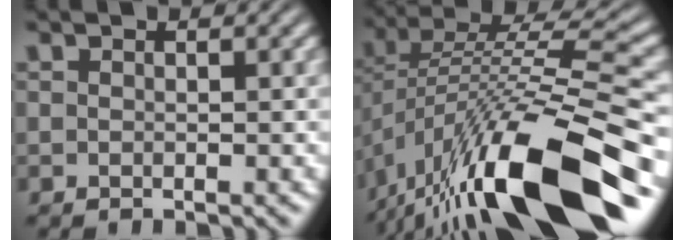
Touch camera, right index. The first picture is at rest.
{"total": 12.0, "force": [-3.1, 4.4, 10.7], "torque": [-0.186, -0.026, -0.033]}